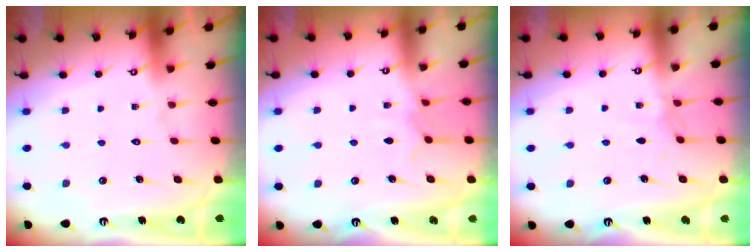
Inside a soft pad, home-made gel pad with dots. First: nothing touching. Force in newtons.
{"total": 5.1, "press": 5.1, "slide": 0.2}
{"total": 2.8, "press": 2.7, "slide": 0.4}